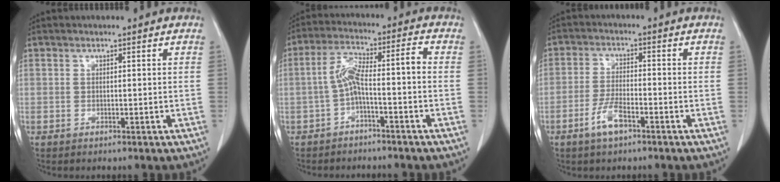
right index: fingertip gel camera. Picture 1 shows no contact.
{"total": 6.9, "force": [-2.0, 1.0, 6.6], "torque": [-0.130, 0.040, -0.036]}
{"total": 4.9, "force": [-2.9, 1.3, 3.8], "torque": [-0.078, -0.001, -0.054]}